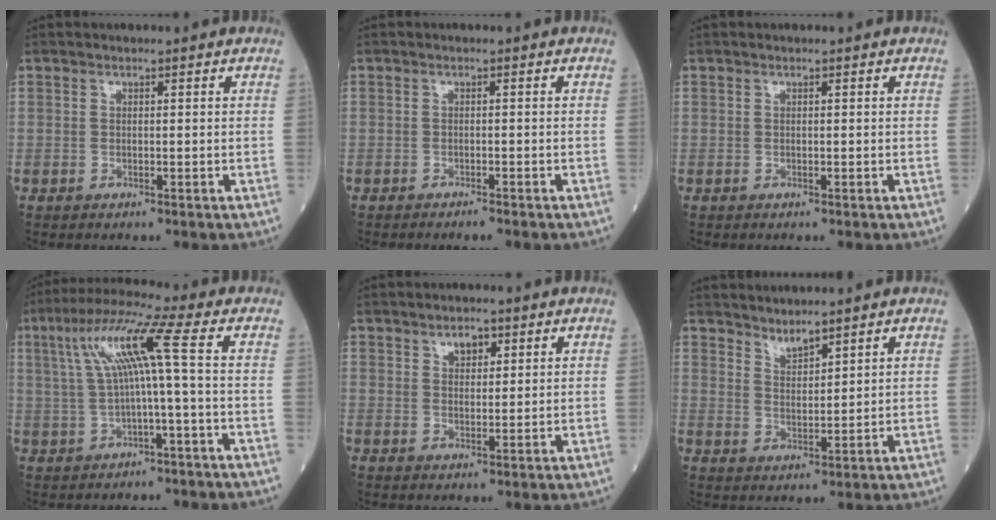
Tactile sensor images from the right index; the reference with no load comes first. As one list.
[{"total": 1.3, "force": [-1.2, 0.0, 0.5], "torque": [-0.011, 0.000, -0.018]}, {"total": 0.0}, {"total": 8.9, "force": [1.0, -0.8, 8.8], "torque": [-0.168, 0.032, 0.024]}, {"total": 2.7, "force": [1.6, 1.5, 1.6], "torque": [-0.024, 0.000, 0.028]}, {"total": 3.0, "force": [2.9, 0.4, 0.9], "torque": [-0.017, -0.002, 0.057]}]